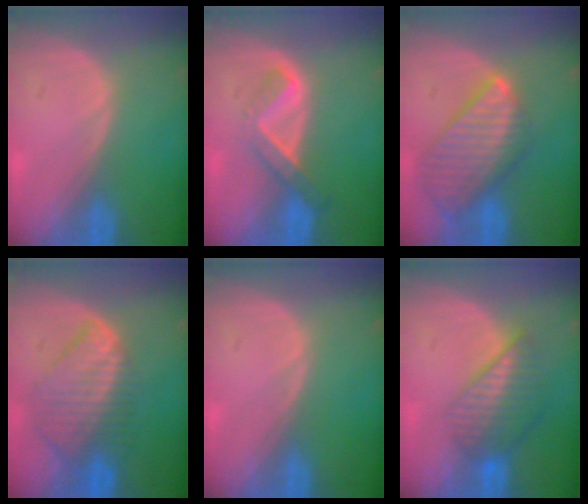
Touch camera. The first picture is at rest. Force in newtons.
{"total": 5.2, "press": 4.5, "slide": 2.7}
{"total": 9.9, "press": 8.6, "slide": 4.9}
{"total": 8.8, "press": 7.7, "slide": 4.2}
{"total": 0.0}
{"total": 6.8, "press": 5.9, "slide": 3.4}